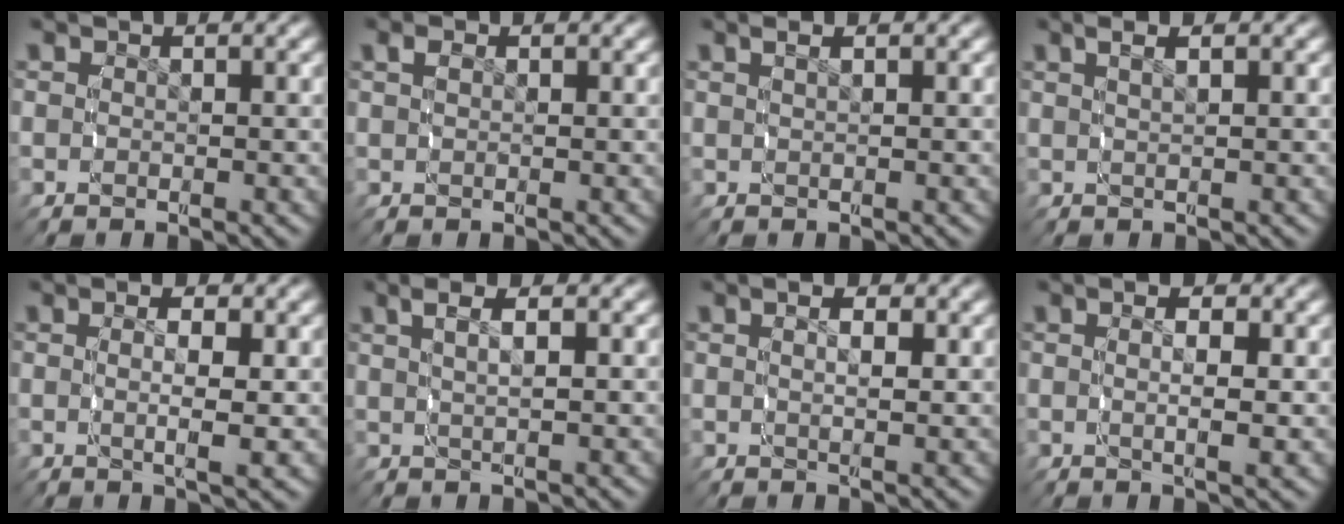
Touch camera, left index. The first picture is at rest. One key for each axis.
{"total": 0.7, "fx": 0.5, "fy": -0.1, "fz": 0.5, "tx": -0.011, "ty": -0.002, "tz": 0.016}
{"total": 1.3, "fx": 0.7, "fy": -0.4, "fz": 1.0, "tx": -0.008, "ty": 0.004, "tz": 0.015}
{"total": 2.2, "fx": 1.5, "fy": 0.1, "fz": 1.7, "tx": -0.014, "ty": 0.009, "tz": 0.025}
{"total": 3.0, "fx": 0.1, "fy": 0.2, "fz": 3.0, "tx": -0.039, "ty": -0.006, "tz": 0.003}
{"total": 3.7, "fx": 1.9, "fy": 1.1, "fz": 2.9, "tx": -0.036, "ty": 0.015, "tz": 0.029}
{"total": 2.1, "fx": 0.7, "fy": 0.4, "fz": 2.0, "tx": -0.020, "ty": -0.001, "tz": 0.013}
{"total": 2.7, "fx": 0.3, "fy": 0.3, "fz": 2.6, "tx": -0.032, "ty": -0.002, "tz": 0.005}